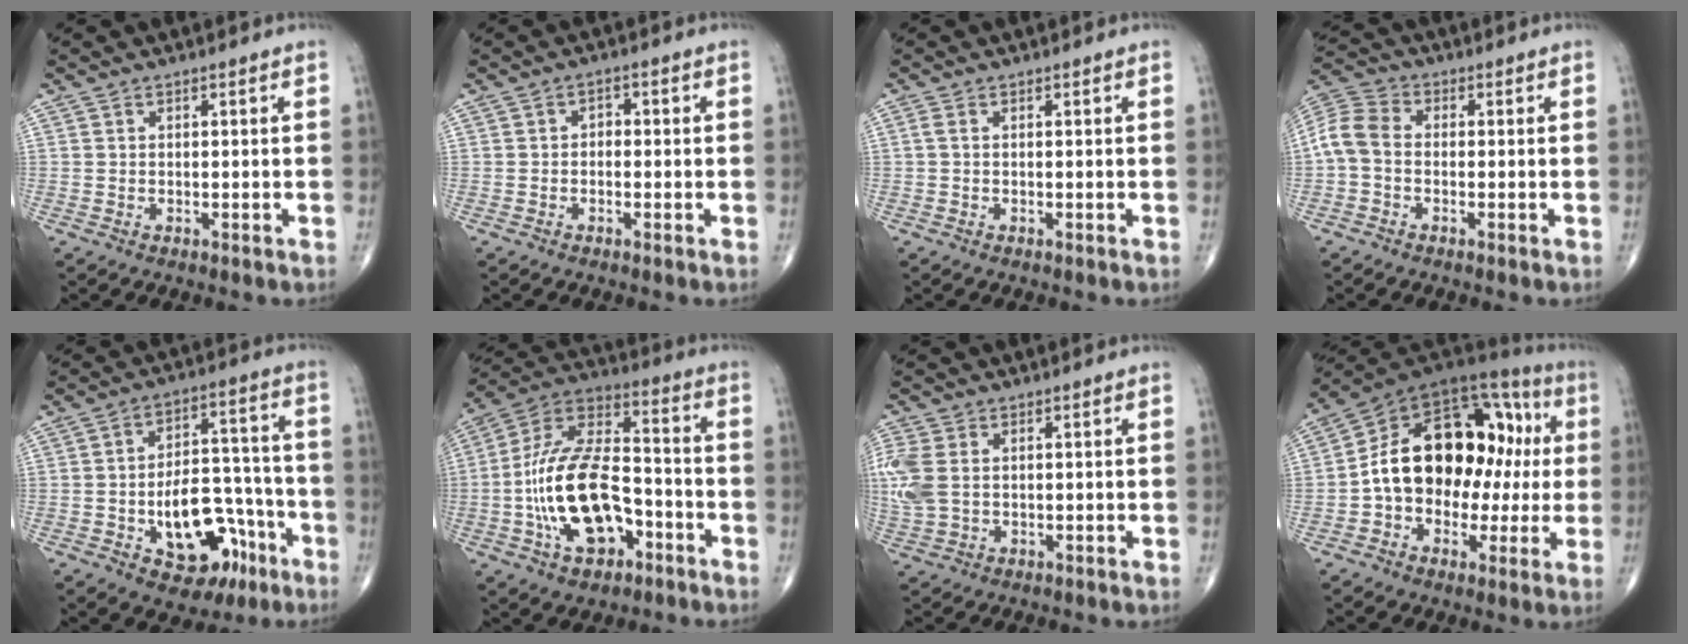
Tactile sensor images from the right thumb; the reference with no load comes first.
{"total": 1.9, "force": [-0.3, 1.5, 1.2], "torque": [-0.006, 0.009, -0.013]}
{"total": 1.0, "force": [0.1, 0.5, 0.8], "torque": [-0.022, 0.002, -0.001]}
{"total": 7.0, "force": [-0.8, 4.9, 4.9], "torque": [-0.096, 0.019, -0.034]}
{"total": 16.5, "force": [-6.7, 9.9, 11.4], "torque": [-0.124, 0.056, -0.088]}
{"total": 20.4, "force": [-5.6, 11.2, 16.2], "torque": [-0.288, 0.045, -0.099]}
{"total": 8.2, "force": [0.9, 5.6, 6.0], "torque": [-0.169, 0.009, 0.026]}
{"total": 23.5, "force": [0.6, 15.4, 17.7], "torque": [-0.247, 0.061, 0.009]}